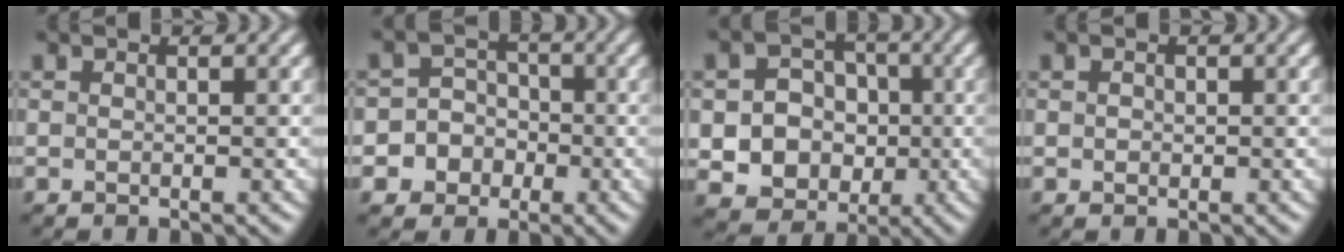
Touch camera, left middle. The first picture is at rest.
{"total": 6.5, "force": [-3.1, 5.6, 0.3], "torque": [-0.003, 0.004, -0.073]}
{"total": 7.3, "force": [-1.7, 6.6, 2.7], "torque": [-0.051, 0.000, -0.045]}
{"total": 0.7, "force": [0.1, 0.6, 0.3], "torque": [-0.002, 0.000, 0.001]}